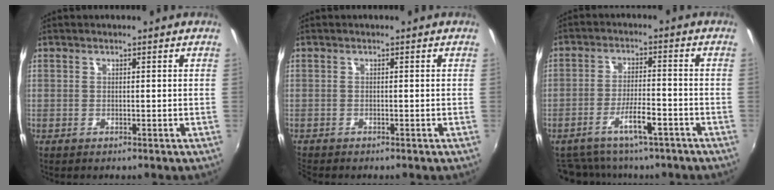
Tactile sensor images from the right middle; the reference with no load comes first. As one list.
[{"total": 1.3, "force": [-1.3, 0.3, 0.3], "torque": [-0.008, -0.009, -0.024]}, {"total": 9.0, "force": [-7.0, 2.8, 4.9], "torque": [-0.105, -0.001, -0.112]}]